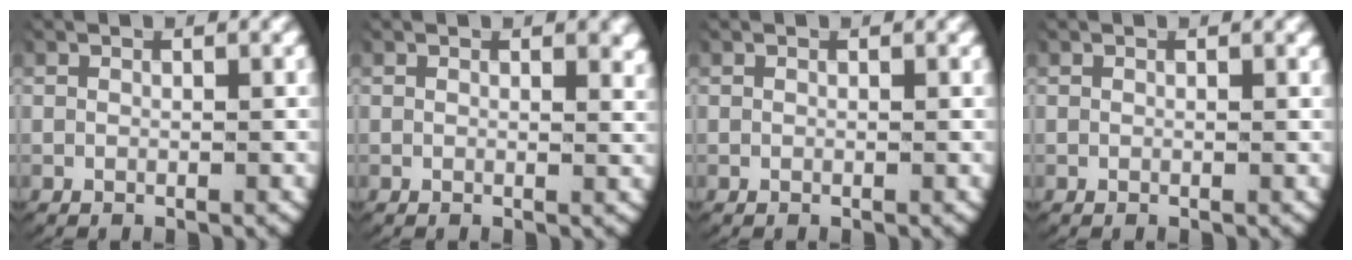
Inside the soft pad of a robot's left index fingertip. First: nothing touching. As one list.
[{"total": 1.0, "force": [0.9, 0.0, 0.5], "torque": [-0.006, -0.005, 0.013]}, {"total": 0.0}, {"total": 0.0}]